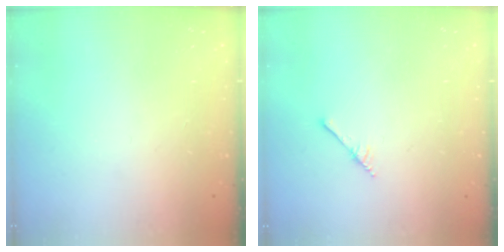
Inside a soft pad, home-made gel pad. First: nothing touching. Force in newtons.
{"total": 1.6, "press": 1.6, "slide": 0.2}